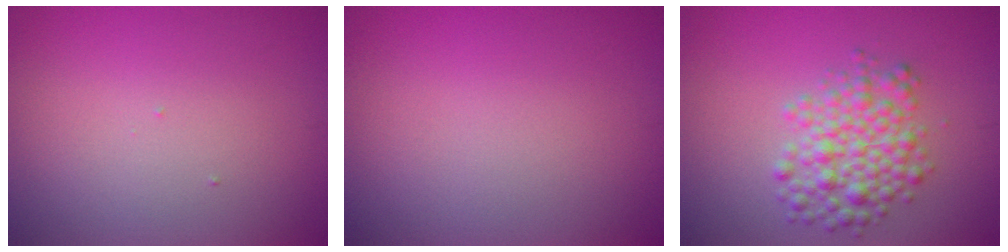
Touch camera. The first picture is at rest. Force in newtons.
{"total": 0.0}
{"total": 4.4, "press": 4.3, "slide": 0.2}